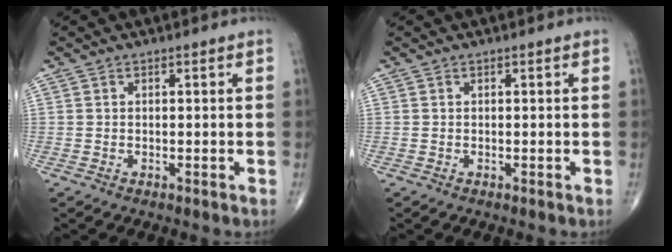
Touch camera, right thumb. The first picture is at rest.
{"total": 0.0}